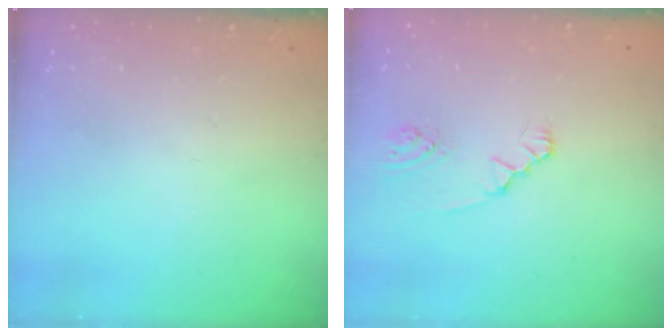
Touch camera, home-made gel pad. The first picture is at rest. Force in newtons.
{"total": 1.8, "press": 1.8, "slide": 0.2}